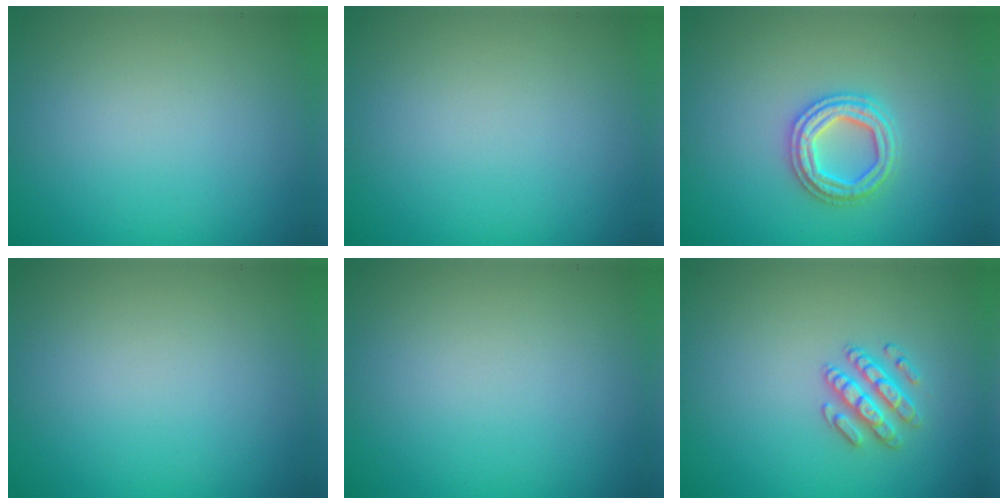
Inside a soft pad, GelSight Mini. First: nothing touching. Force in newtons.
{"total": 0.0}
{"total": 2.9, "press": 2.9, "slide": 0.6}
{"total": 0.0}
{"total": 0.0}
{"total": 2.4, "press": 2.3, "slide": 0.6}